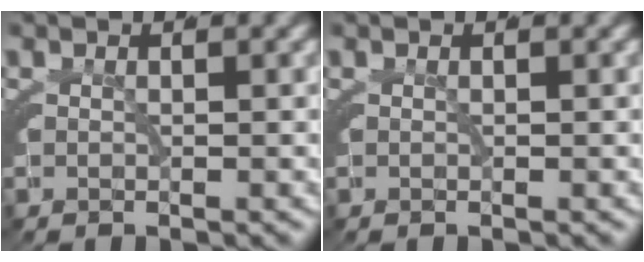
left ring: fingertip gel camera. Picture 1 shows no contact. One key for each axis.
{"total": 0.0}